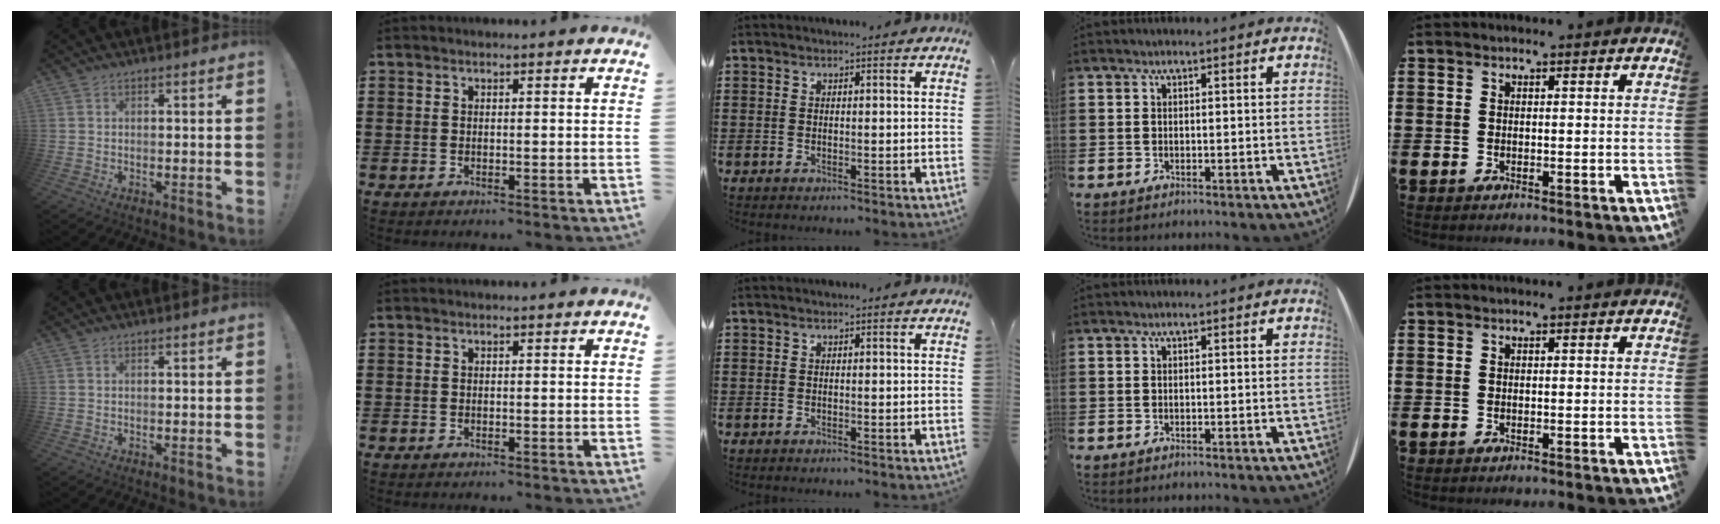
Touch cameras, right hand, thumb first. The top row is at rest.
{}